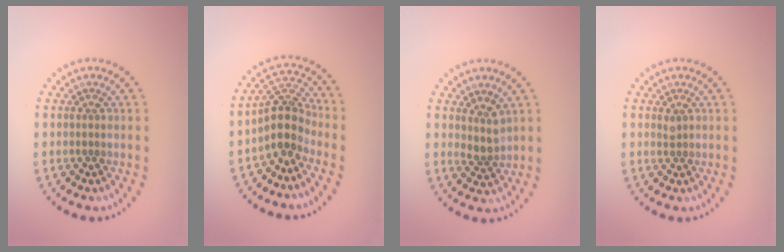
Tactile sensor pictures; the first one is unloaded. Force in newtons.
{"total": 3.9, "press": 3.0, "slide": 2.4}
{"total": 2.0, "press": 1.5, "slide": 1.4}
{"total": 0.6, "press": 0.5, "slide": 0.3}